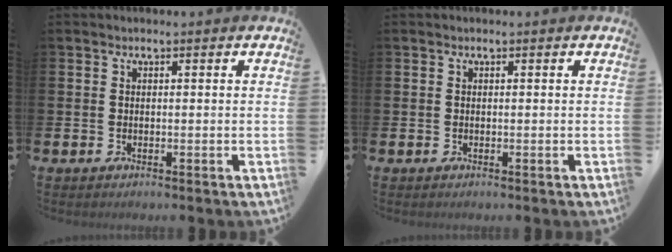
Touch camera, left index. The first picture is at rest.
{"total": 0.0}